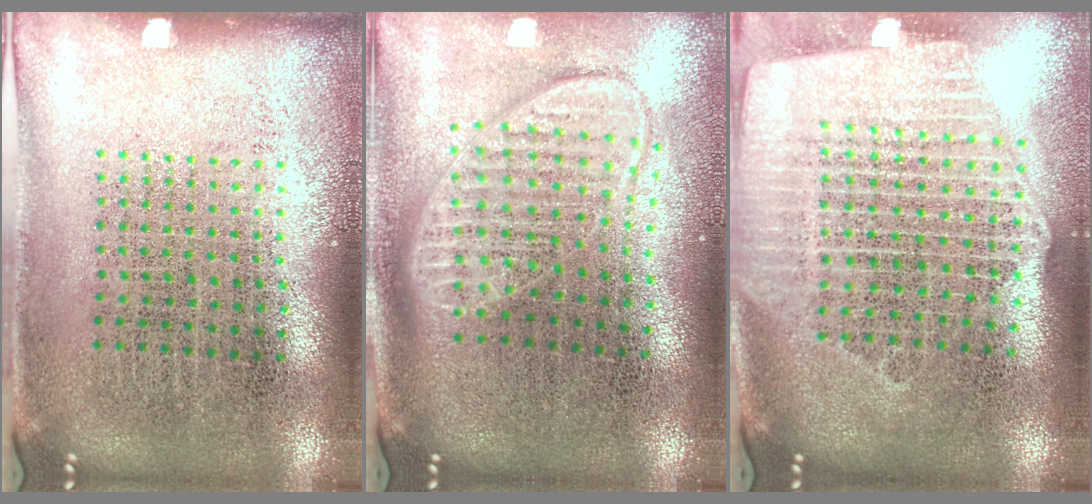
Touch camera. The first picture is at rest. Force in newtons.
{"total": 1.9, "press": 1.5, "slide": 1.1}
{"total": 2.5, "press": 2.1, "slide": 1.3}